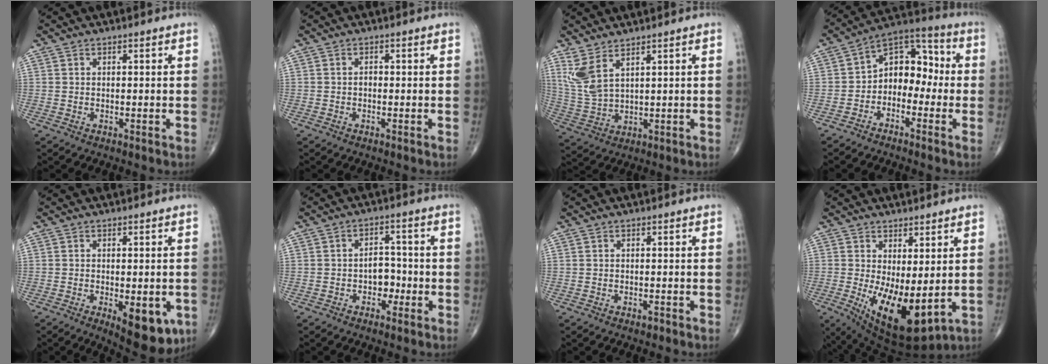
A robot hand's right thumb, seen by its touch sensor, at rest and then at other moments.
{"total": 0.6, "force": [-0.1, 0.4, 0.4], "torque": [-0.004, 0.002, -0.006]}
{"total": 7.1, "force": [4.1, 2.5, 5.2], "torque": [-0.119, -0.019, 0.098]}
{"total": 10.6, "force": [-1.7, 7.5, 7.3], "torque": [-0.076, 0.049, -0.048]}
{"total": 10.3, "force": [-3.5, 4.3, 8.7], "torque": [-0.096, -0.010, -0.040]}
{"total": 4.6, "force": [-1.5, 3.3, 2.8], "torque": [-0.015, 0.019, -0.031]}
{"total": 0.7, "force": [-0.5, 0.4, 0.4], "torque": [-0.005, 0.001, -0.009]}
{"total": 12.9, "force": [-1.2, 5.5, 11.6], "torque": [-0.187, -0.030, 0.003]}